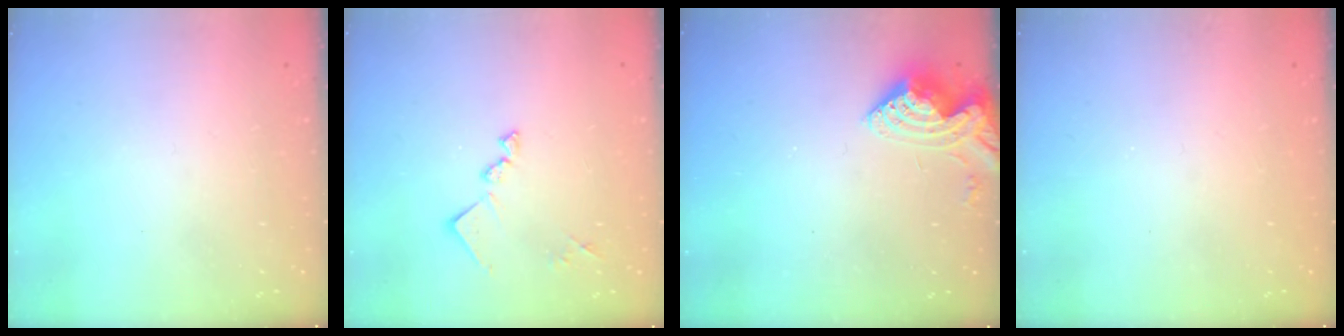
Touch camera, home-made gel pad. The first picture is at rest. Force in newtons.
{"total": 10.9, "press": 10.9, "slide": 0.5}
{"total": 8.9, "press": 8.8, "slide": 0.8}
{"total": 1.1, "press": 1.0, "slide": 0.1}